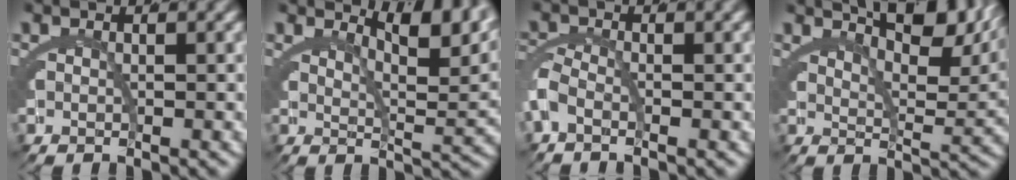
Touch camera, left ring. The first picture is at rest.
{"total": 6.4, "force": [4.3, 0.5, 4.7], "torque": [-0.046, 0.007, 0.064]}
{"total": 2.1, "force": [-0.8, 0.9, 1.7], "torque": [-0.051, -0.007, -0.011]}
{"total": 10.5, "force": [7.9, 2.3, 6.6], "torque": [-0.064, 0.026, 0.110]}